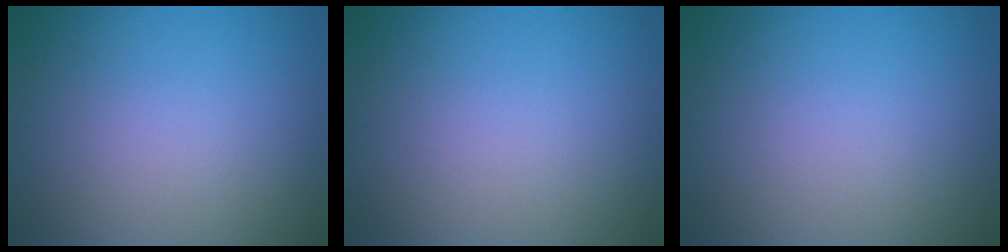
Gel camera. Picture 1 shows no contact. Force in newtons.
{"total": 0.0}
{"total": 0.0}